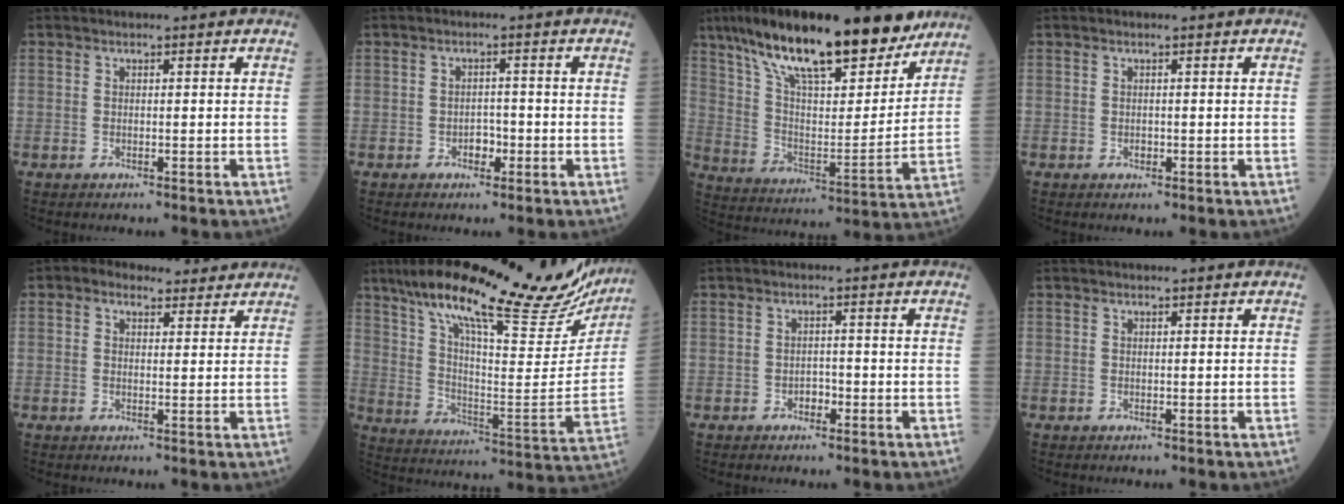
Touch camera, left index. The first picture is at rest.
{"total": 2.0, "force": [-1.0, 1.3, 1.2], "torque": [-0.011, 0.006, -0.017]}
{"total": 24.3, "force": [18.0, 5.9, 15.2], "torque": [-0.250, 0.023, 0.293]}
{"total": 0.5, "force": [-0.1, 0.4, 0.3], "torque": [-0.002, 0.002, -0.004]}
{"total": 5.2, "force": [3.7, 3.0, 2.0], "torque": [-0.033, 0.030, 0.059]}
{"total": 30.7, "force": [24.7, 6.5, 17.0], "torque": [-0.271, -0.012, 0.336]}
{"total": 1.5, "force": [-0.9, 1.0, 0.8], "torque": [-0.005, 0.006, -0.015]}
{"total": 0.0}